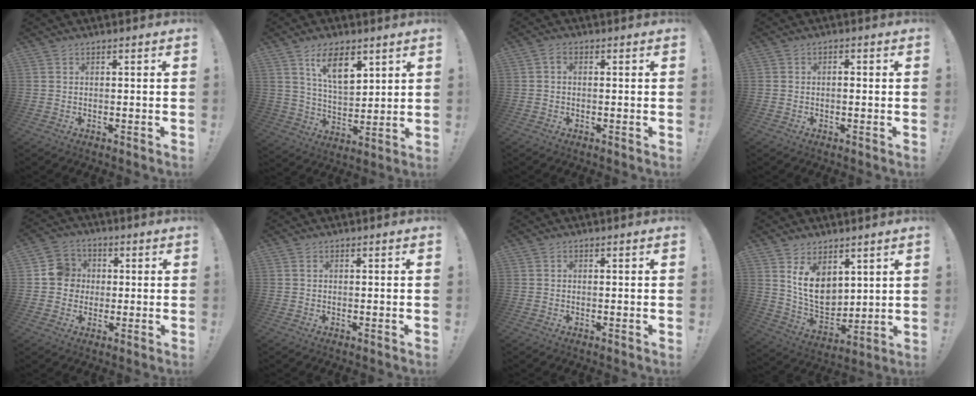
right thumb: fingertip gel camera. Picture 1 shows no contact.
{"total": 11.6, "force": [6.8, 6.4, 6.8], "torque": [-0.107, -0.033, 0.127]}
{"total": 2.0, "force": [-0.5, 1.4, 1.3], "torque": [-0.020, 0.005, -0.010]}
{"total": 1.4, "force": [-0.9, 0.8, 0.6], "torque": [-0.017, 0.007, -0.015]}
{"total": 8.7, "force": [0.4, 8.4, 2.2], "torque": [-0.025, 0.013, 0.014]}
{"total": 0.0}
{"total": 0.0}
{"total": 11.8, "force": [5.1, 8.4, 6.6], "torque": [-0.125, -0.040, 0.099]}